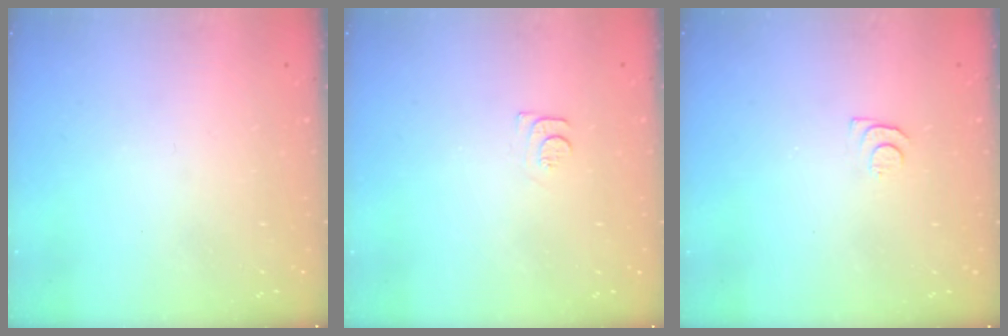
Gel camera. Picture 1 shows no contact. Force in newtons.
{"total": 5.9, "press": 5.8, "slide": 0.7}
{"total": 4.4, "press": 4.4, "slide": 0.6}